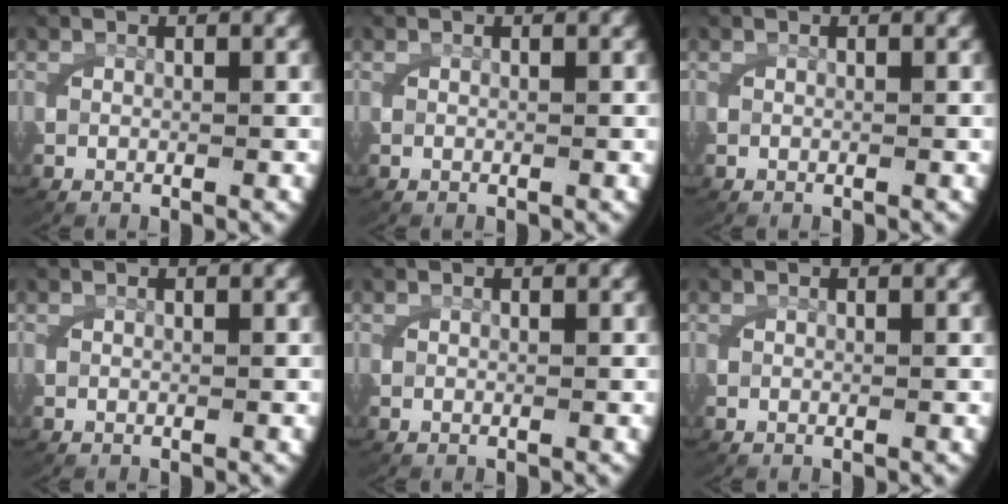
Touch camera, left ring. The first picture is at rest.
{"total": 0.0}
{"total": 0.0}
{"total": 0.0}
{"total": 0.0}
{"total": 0.0}